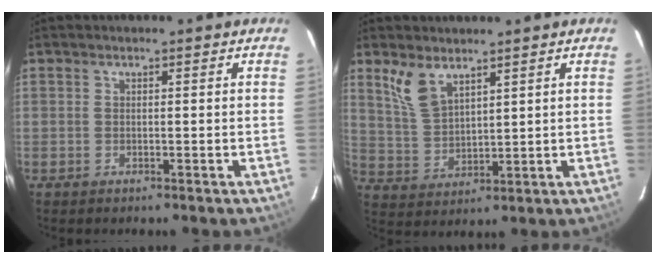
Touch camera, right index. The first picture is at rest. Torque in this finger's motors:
{"motor_torque": [0.52, 0.47, 0.29, 0.08]}